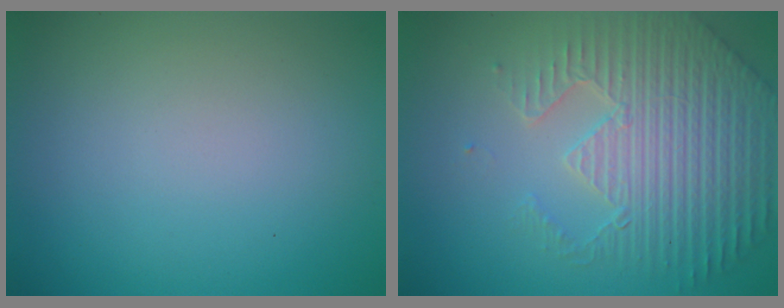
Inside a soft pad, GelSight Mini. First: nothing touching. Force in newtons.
{"total": 5.9, "press": 5.0, "slide": 3.2}